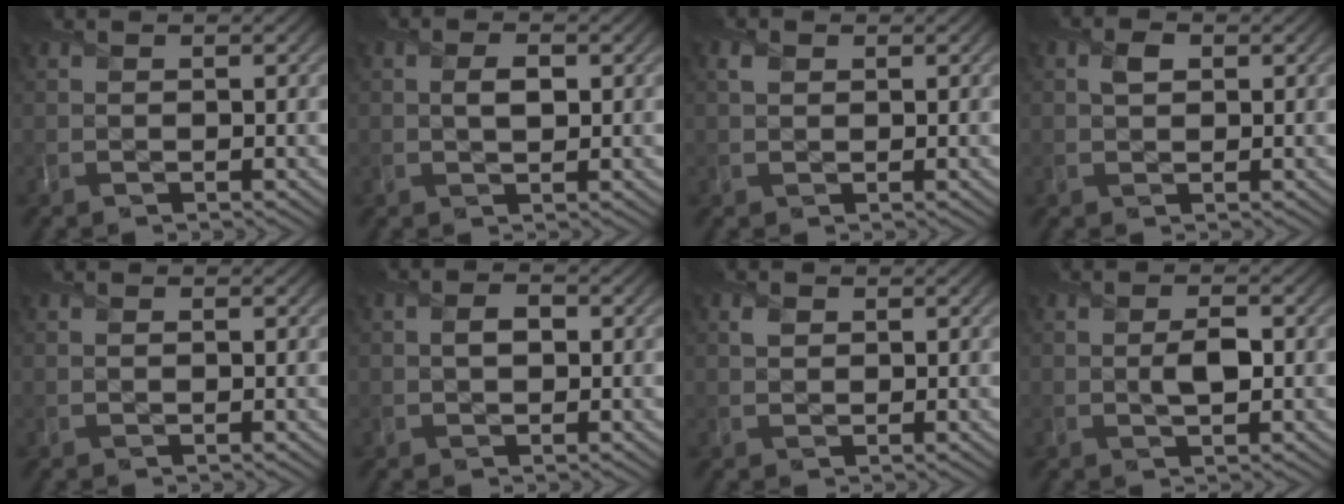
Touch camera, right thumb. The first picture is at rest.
{"total": 2.0, "force": [0.2, 1.2, 1.6], "torque": [-0.032, 0.000, 0.004]}
{"total": 1.1, "force": [0.5, 0.8, 0.4], "torque": [-0.011, 0.003, 0.009]}
{"total": 1.6, "force": [0.4, 1.2, 0.9], "torque": [-0.019, 0.001, 0.007]}
{"total": 0.0}
{"total": 1.8, "force": [0.1, 1.3, 1.2], "torque": [-0.024, 0.000, 0.000]}
{"total": 1.1, "force": [0.5, 0.9, 0.3], "torque": [-0.006, 0.000, 0.010]}
{"total": 2.5, "force": [-0.1, 1.1, 2.2], "torque": [-0.044, -0.002, -0.001]}